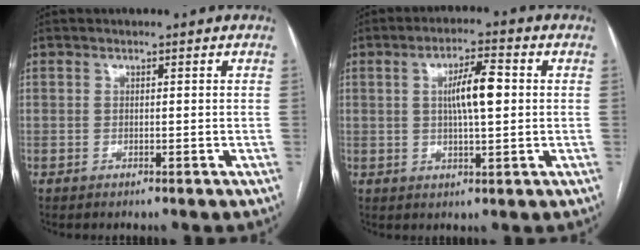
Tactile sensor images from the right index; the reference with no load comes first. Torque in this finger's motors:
{"motor_torque": [0.50, -0.13, 0.28, 0.07]}